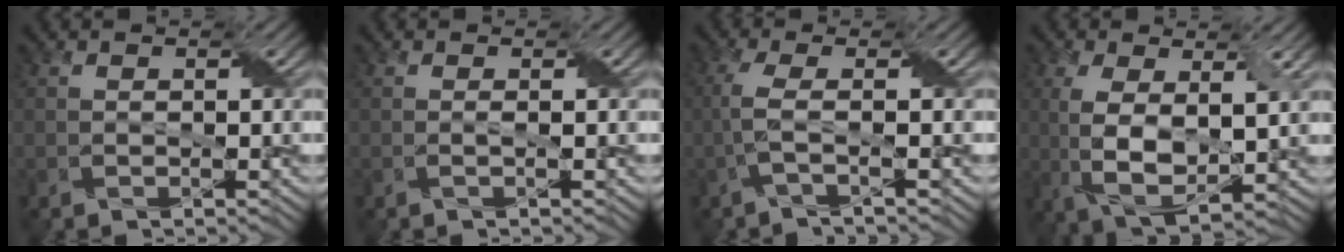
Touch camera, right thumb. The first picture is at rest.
{"total": 0.6, "force": [0.1, 0.1, 0.5], "torque": [-0.008, 0.000, -0.004]}
{"total": 3.1, "force": [-0.8, 0.4, 2.9], "torque": [-0.063, 0.005, -0.032]}
{"total": 8.4, "force": [0.9, 3.7, 7.5], "torque": [-0.165, -0.005, 0.018]}